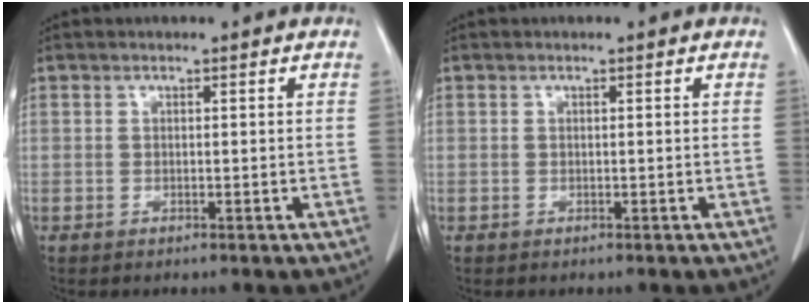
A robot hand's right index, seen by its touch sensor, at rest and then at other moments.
{"total": 0.0}